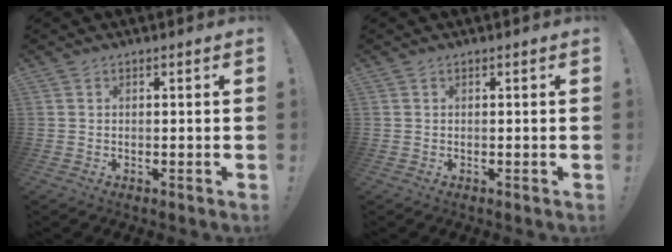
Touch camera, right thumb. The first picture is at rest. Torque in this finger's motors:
{"motor_torque": [-0.10, 0.10, -0.15, 0.15, 0.00]}